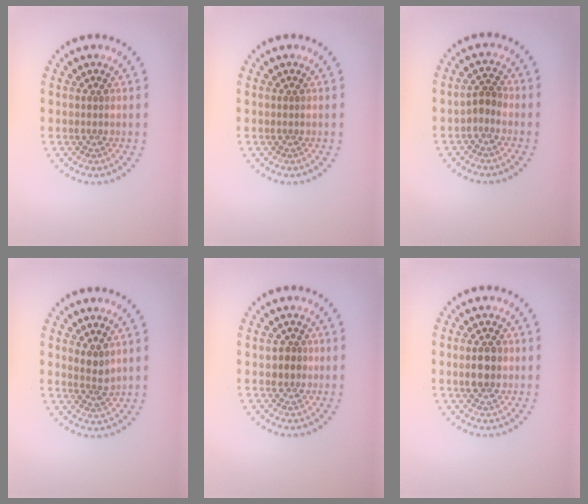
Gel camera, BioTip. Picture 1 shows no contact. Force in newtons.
{"total": 0.0}
{"total": 1.3, "press": 1.0, "slide": 0.9}
{"total": 1.6, "press": 1.4, "slide": 0.8}
{"total": 1.6, "press": 1.4, "slide": 0.6}
{"total": 2.8, "press": 2.8, "slide": 0.1}